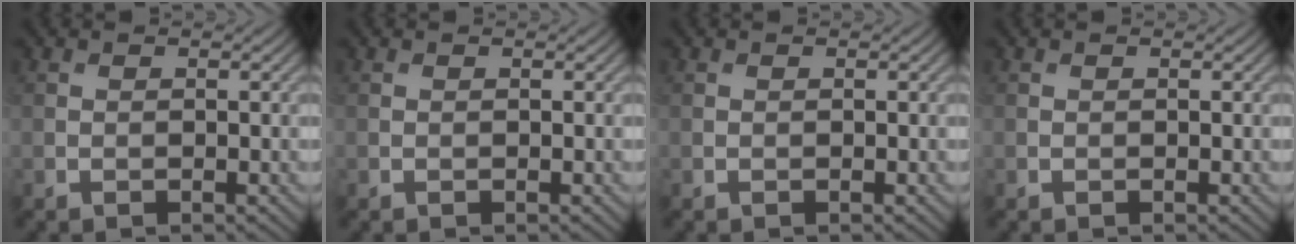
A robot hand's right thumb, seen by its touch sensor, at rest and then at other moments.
{"total": 0.0}
{"total": 0.0}
{"total": 0.0}